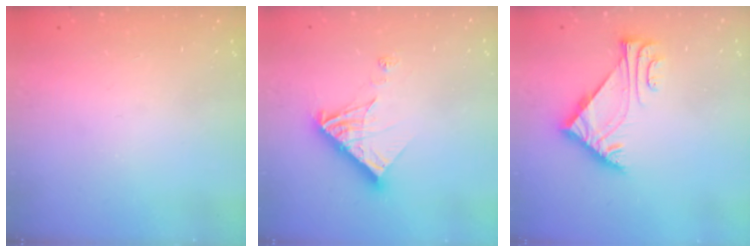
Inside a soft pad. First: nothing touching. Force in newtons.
{"total": 12.6, "press": 12.6, "slide": 1.4}
{"total": 6.4, "press": 6.3, "slide": 0.9}